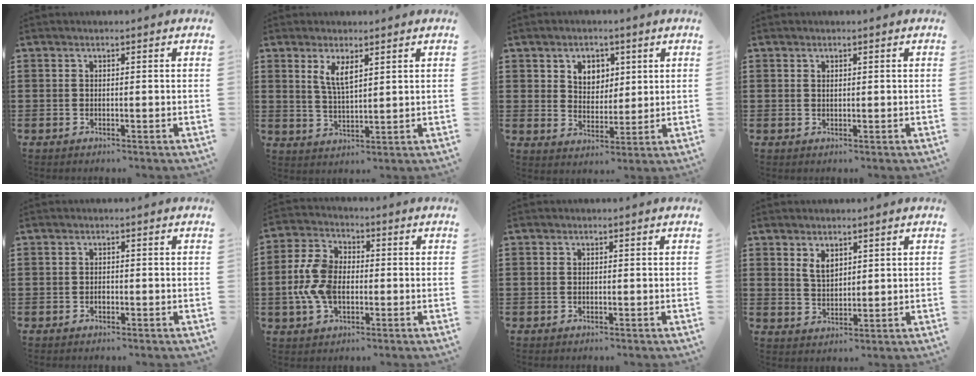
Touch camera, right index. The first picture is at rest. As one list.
[{"total": 4.0, "force": [2.1, 1.3, 3.1], "torque": [-0.067, 0.004, 0.036]}, {"total": 4.5, "force": [2.1, 3.7, 1.4], "torque": [-0.045, 0.014, 0.037]}, {"total": 0.6, "force": [0.3, 0.4, 0.3], "torque": [-0.006, 0.001, 0.006]}, {"total": 0.9, "force": [-0.3, 0.6, 0.6], "torque": [-0.012, -0.001, -0.005]}, {"total": 8.4, "force": [-1.1, 5.7, 6.1], "torque": [-0.154, 0.004, -0.026]}, {"total": 0.7, "force": [0.0, 0.4, 0.5], "torque": [-0.012, 0.002, 0.000]}, {"total": 3.3, "force": [2.0, 1.9, 1.8], "torque": [-0.041, 0.006, 0.036]}]